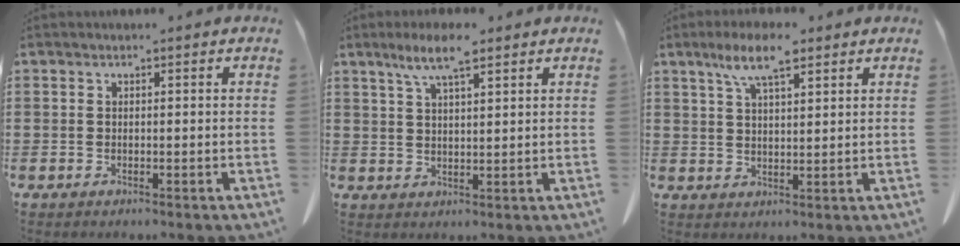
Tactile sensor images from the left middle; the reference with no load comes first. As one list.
[{"total": 6.5, "force": [4.2, 1.1, 4.7], "torque": [-0.102, -0.001, 0.075]}, {"total": 7.2, "force": [4.6, 1.7, 5.2], "torque": [-0.113, 0.000, 0.081]}]